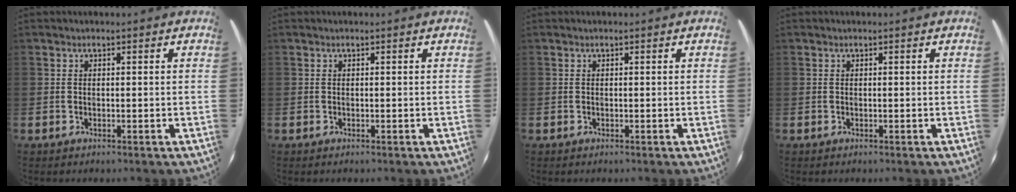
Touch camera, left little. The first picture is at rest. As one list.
[{"total": 0.0}, {"total": 0.0}, {"total": 0.0}]